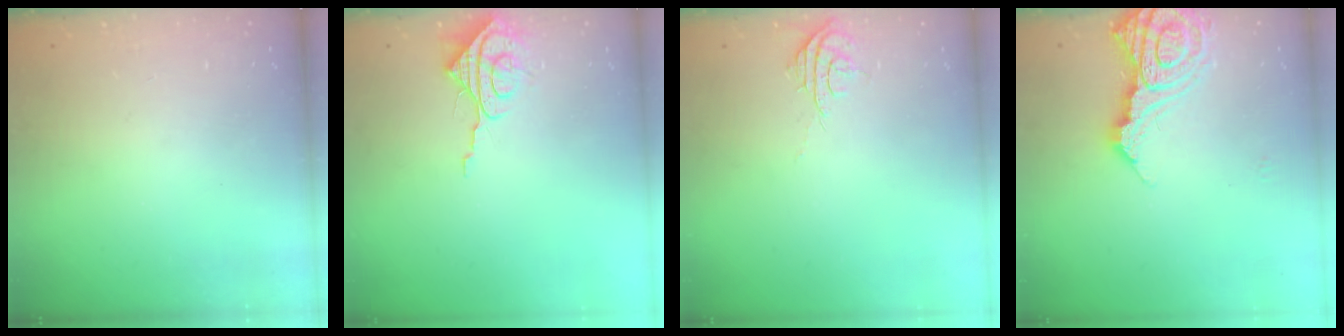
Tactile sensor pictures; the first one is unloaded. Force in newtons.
{"total": 8.0, "press": 7.9, "slide": 0.8}
{"total": 6.0, "press": 5.9, "slide": 0.6}
{"total": 15.9, "press": 15.8, "slide": 1.9}